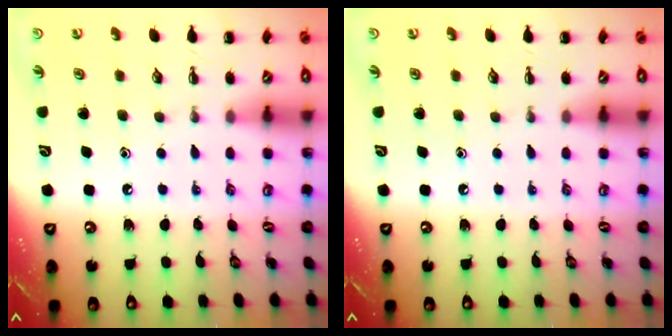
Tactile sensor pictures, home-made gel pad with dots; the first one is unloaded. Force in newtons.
{"total": 0.0}